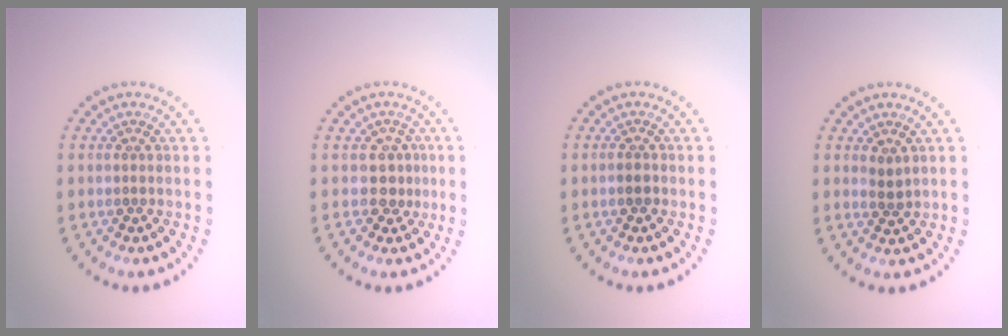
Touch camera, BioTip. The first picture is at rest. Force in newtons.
{"total": 2.0, "press": 1.5, "slide": 1.4}
{"total": 0.8, "press": 0.8, "slide": 0.2}
{"total": 1.1, "press": 0.8, "slide": 0.7}